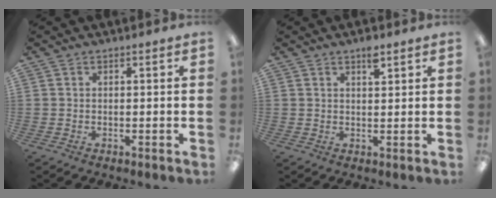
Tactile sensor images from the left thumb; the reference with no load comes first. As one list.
[{"total": 3.3, "force": [2.3, 1.1, 2.0], "torque": [-0.029, -0.006, 0.038]}]